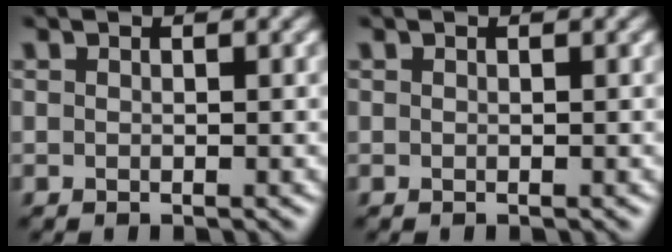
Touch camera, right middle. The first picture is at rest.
{"total": 0.0}